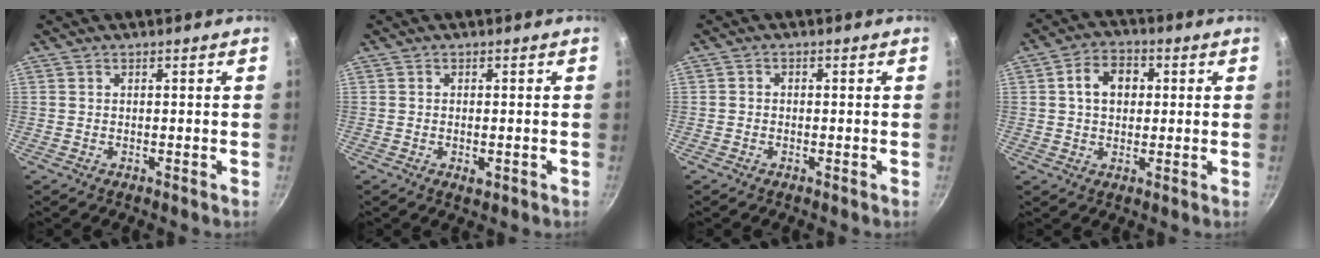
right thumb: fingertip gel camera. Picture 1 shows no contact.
{"total": 1.9, "force": [-0.6, 1.0, 1.5], "torque": [-0.028, -0.003, -0.006]}
{"total": 0.8, "force": [-0.5, 0.6, 0.4], "torque": [-0.008, 0.005, -0.011]}
{"total": 7.3, "force": [1.3, 5.5, 4.6], "torque": [-0.052, 0.012, 0.011]}